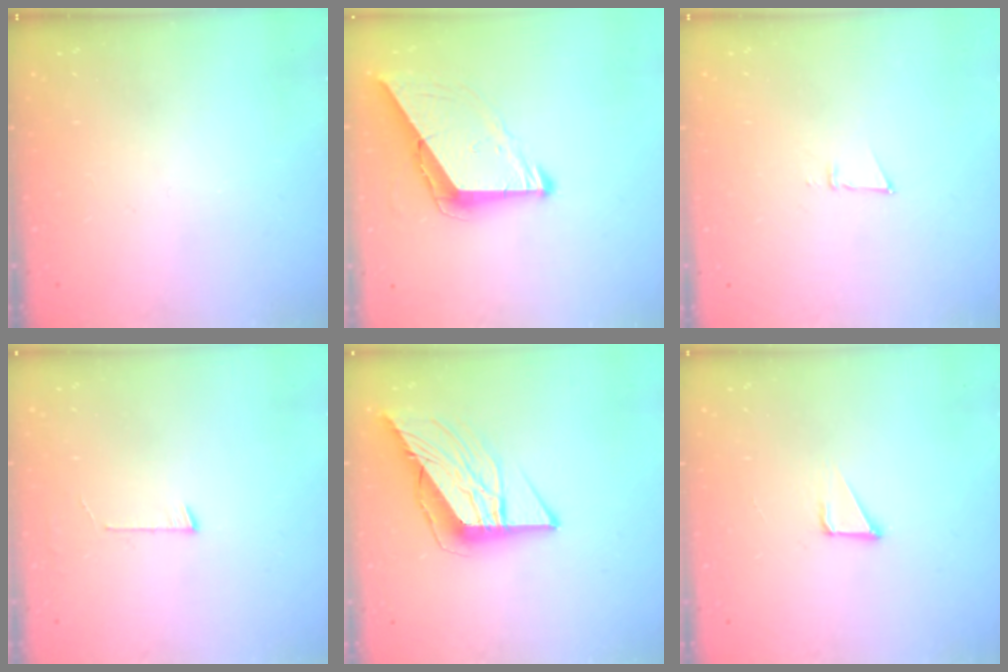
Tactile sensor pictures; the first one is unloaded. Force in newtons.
{"total": 10.0, "press": 9.9, "slide": 1.0}
{"total": 3.1, "press": 3.1, "slide": 0.7}
{"total": 4.2, "press": 4.2, "slide": 0.4}
{"total": 11.4, "press": 11.3, "slide": 1.3}
{"total": 2.2, "press": 2.2, "slide": 0.2}